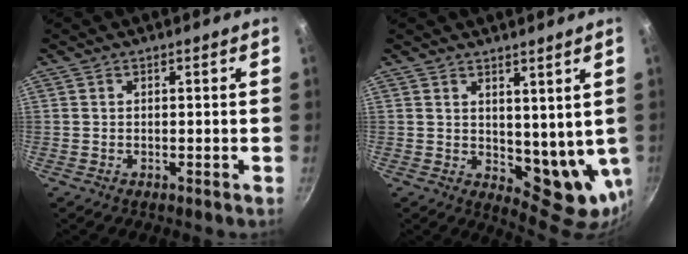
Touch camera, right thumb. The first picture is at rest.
{"total": 9.0, "force": [3.4, 5.1, 6.7], "torque": [-0.076, -0.027, 0.064]}